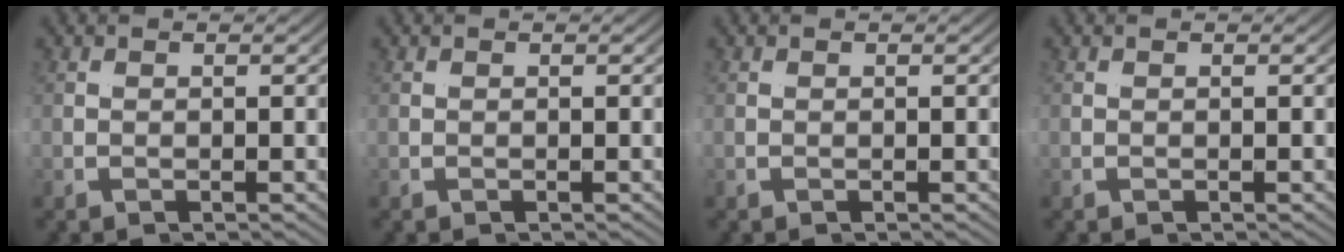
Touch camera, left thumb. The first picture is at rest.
{"total": 0.0}
{"total": 0.0}
{"total": 0.0}